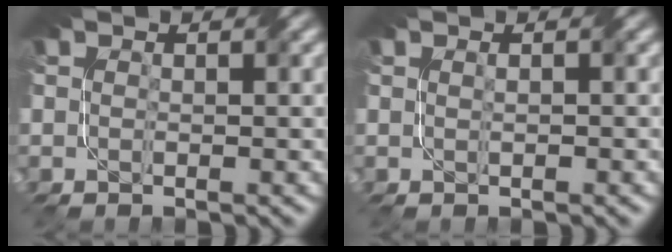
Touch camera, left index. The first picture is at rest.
{"total": 0.9, "force": [0.3, 0.3, 0.7], "torque": [-0.003, -0.003, 0.000]}